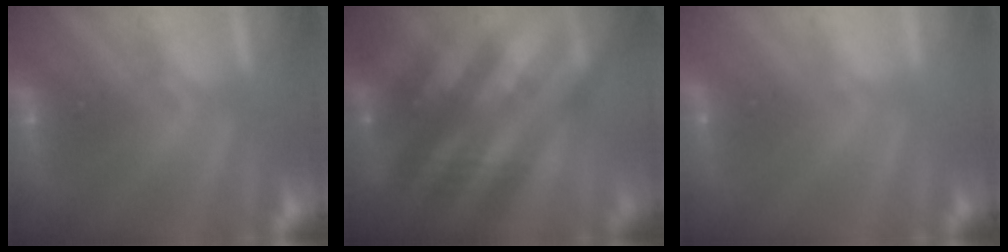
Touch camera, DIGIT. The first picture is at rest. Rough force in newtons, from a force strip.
{"total": 2.4}
{"total": 3.0}